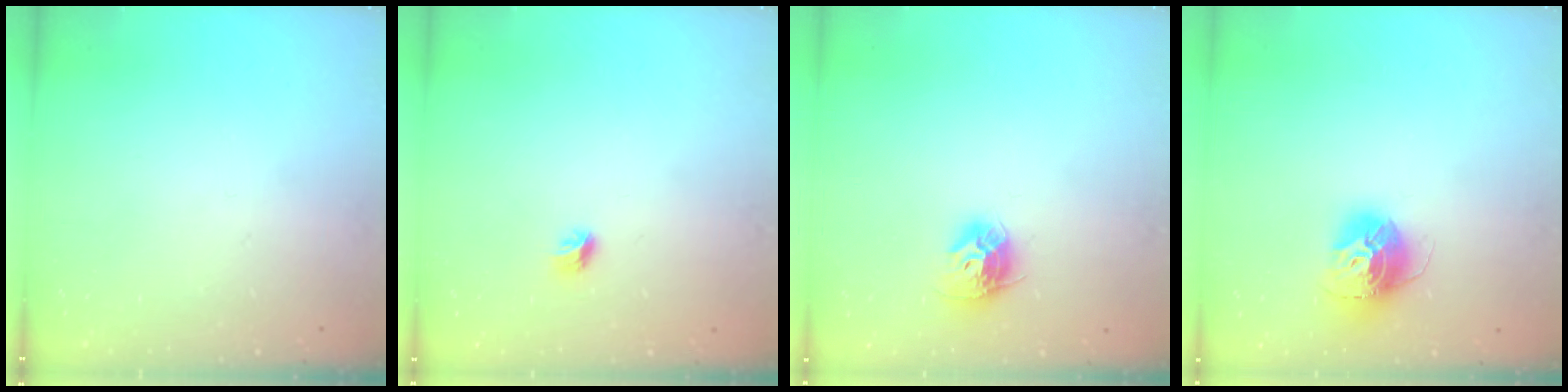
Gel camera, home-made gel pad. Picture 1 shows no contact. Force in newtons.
{"total": 4.2, "press": 4.1, "slide": 1.0}
{"total": 9.9, "press": 9.8, "slide": 0.5}
{"total": 13.8, "press": 13.8, "slide": 1.0}